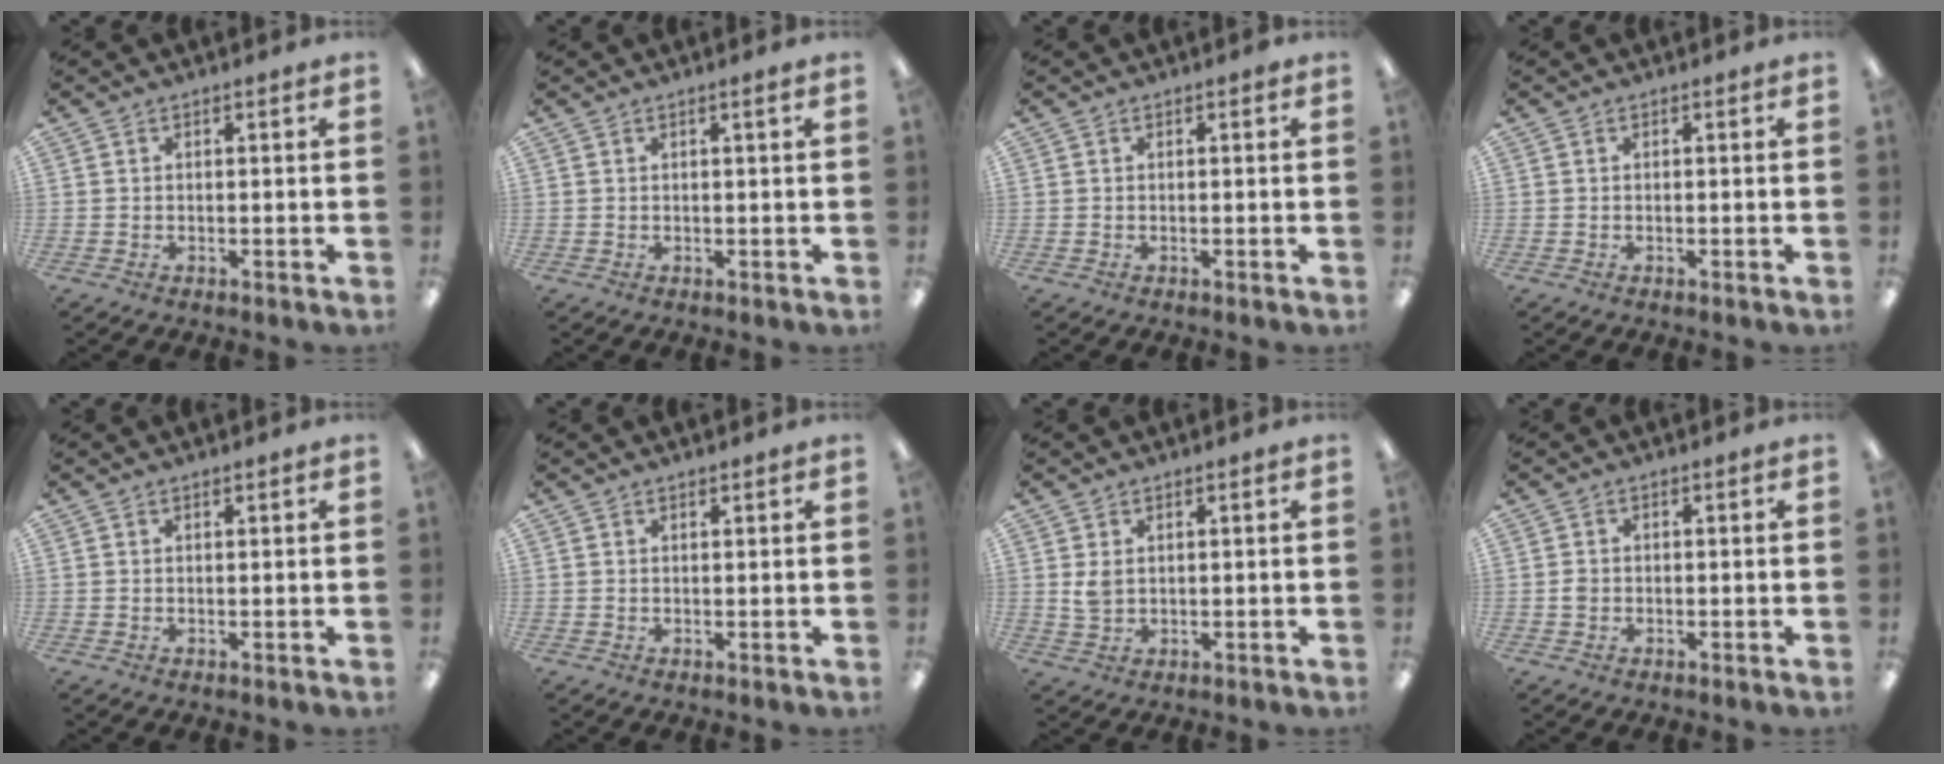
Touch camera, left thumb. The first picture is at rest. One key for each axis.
{"total": 1.4, "fx": 0.6, "fy": 0.1, "fz": 1.3, "tx": -0.024, "ty": 0.002, "tz": 0.010}
{"total": 0.0}
{"total": 0.0}
{"total": 0.7, "fx": 0.6, "fy": 0.1, "fz": 0.3, "tx": -0.006, "ty": 0.001, "tz": 0.011}
{"total": 0.9, "fx": 0.9, "fy": 0.2, "fz": 0.3, "tx": -0.007, "ty": -0.001, "tz": 0.016}
{"total": 3.2, "fx": 1.3, "fy": 2.0, "fz": 2.1, "tx": -0.037, "ty": -0.001, "tz": 0.022}
{"total": 1.4, "fx": -0.1, "fy": 1.1, "fz": 0.7, "tx": -0.014, "ty": 0.004, "tz": -0.002}